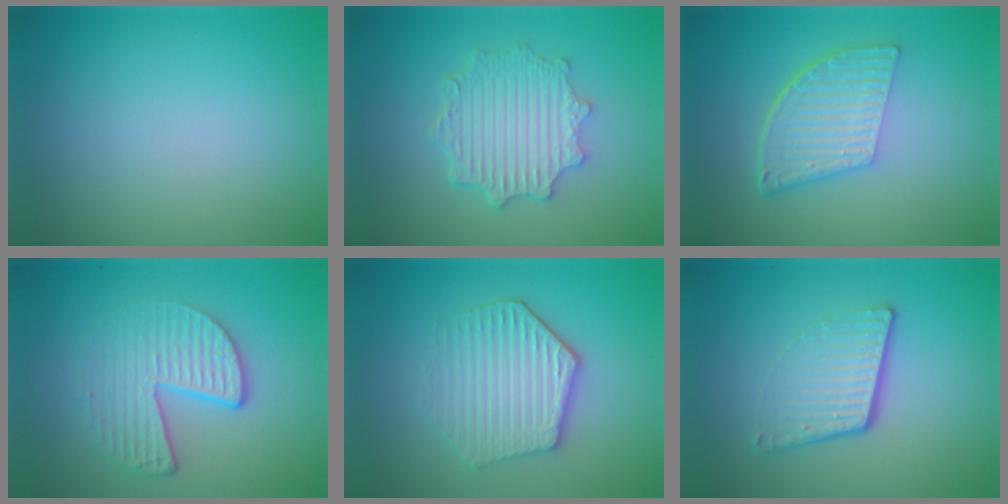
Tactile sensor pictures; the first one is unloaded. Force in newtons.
{"total": 4.5, "press": 3.7, "slide": 2.7}
{"total": 5.7, "press": 3.9, "slide": 4.2}
{"total": 4.6, "press": 3.0, "slide": 3.5}
{"total": 4.3, "press": 4.0, "slide": 1.8}
{"total": 4.3, "press": 2.8, "slide": 3.3}